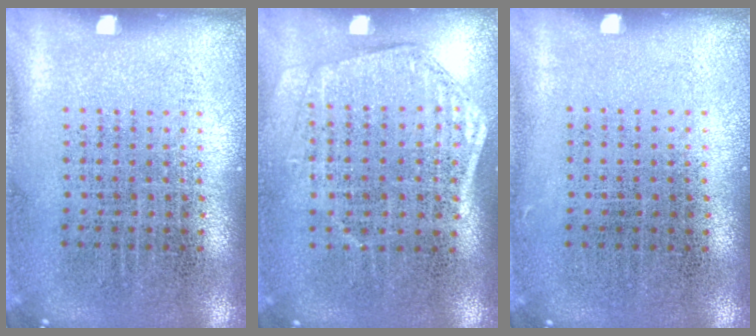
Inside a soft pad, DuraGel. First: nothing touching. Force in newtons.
{"total": 1.5, "press": 1.4, "slide": 0.5}
{"total": 0.0}